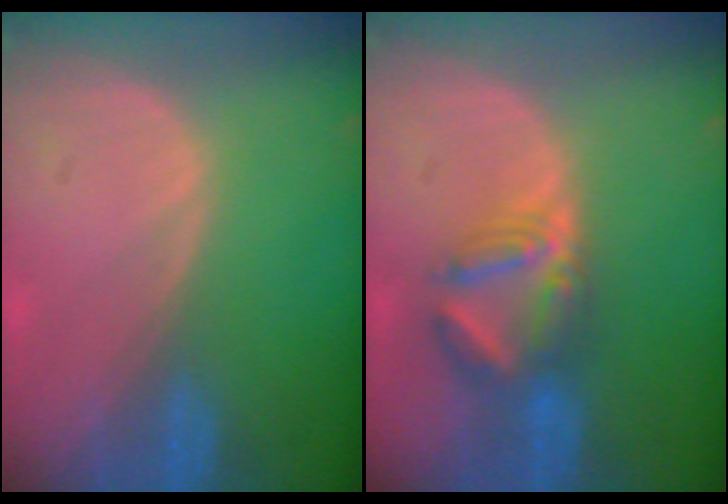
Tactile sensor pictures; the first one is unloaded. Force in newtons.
{"total": 5.9, "press": 5.9, "slide": 0.5}